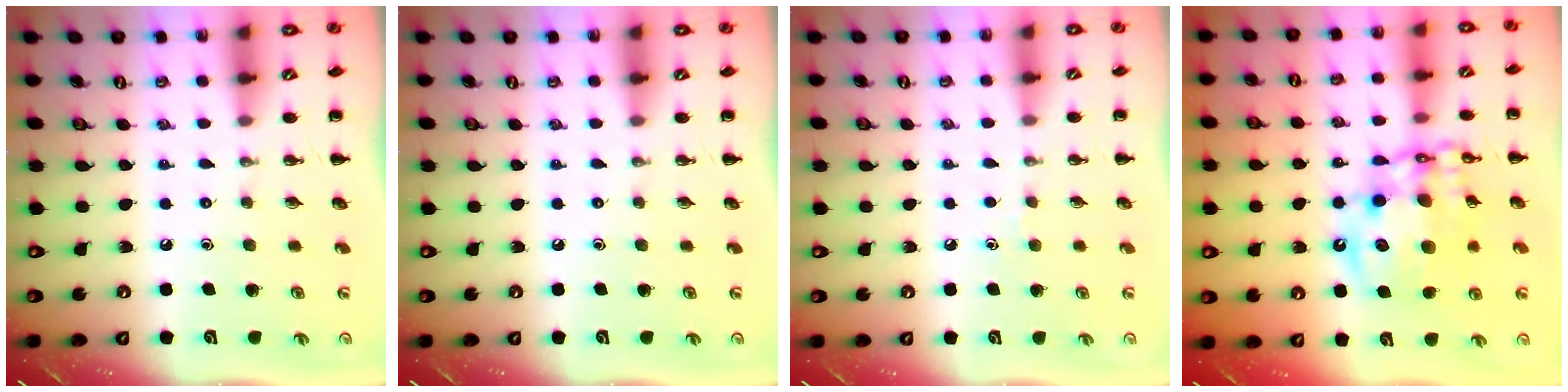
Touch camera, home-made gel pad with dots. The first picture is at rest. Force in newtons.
{"total": 0.0}
{"total": 3.1, "press": 2.9, "slide": 1.1}
{"total": 16.3, "press": 15.8, "slide": 3.7}